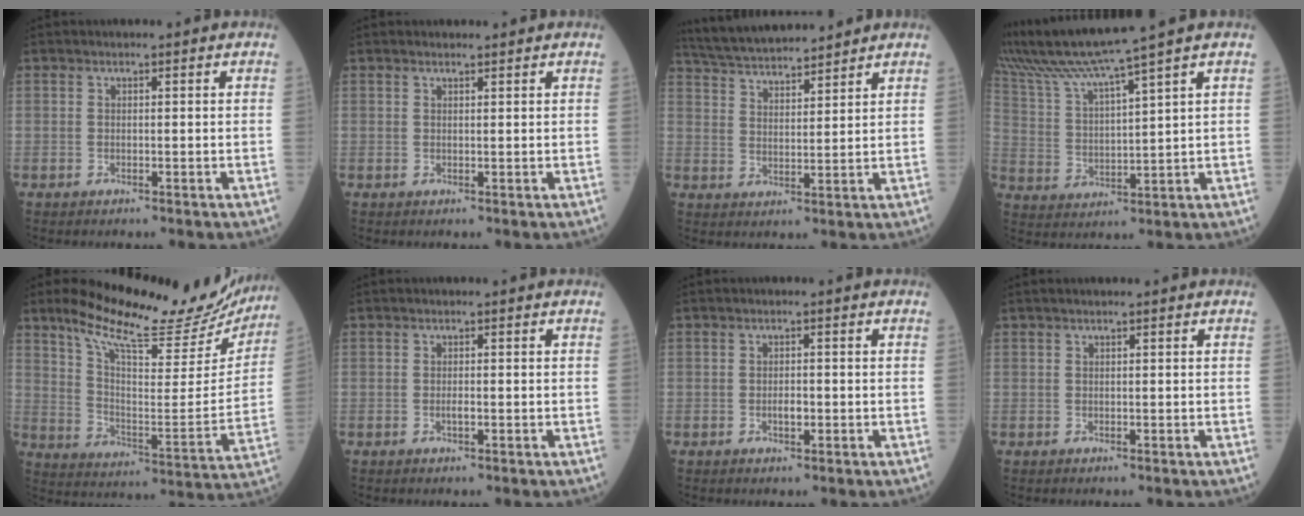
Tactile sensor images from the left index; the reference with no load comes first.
{"total": 0.9, "force": [0.8, 0.0, 0.2], "torque": [-0.007, 0.005, 0.016]}
{"total": 12.3, "force": [11.4, 1.4, 4.4], "torque": [-0.090, 0.023, 0.197]}
{"total": 11.3, "force": [9.4, -2.7, 5.7], "torque": [-0.114, 0.003, 0.182]}
{"total": 23.2, "force": [20.1, 5.1, 10.4], "torque": [-0.163, -0.030, 0.281]}
{"total": 0.8, "force": [-0.4, 0.1, 0.7], "torque": [-0.015, -0.003, -0.007]}
{"total": 1.5, "force": [-0.6, 0.6, 1.3], "torque": [-0.023, -0.002, -0.010]}
{"total": 0.7, "force": [0.5, -0.1, 0.5], "torque": [-0.010, 0.007, 0.012]}